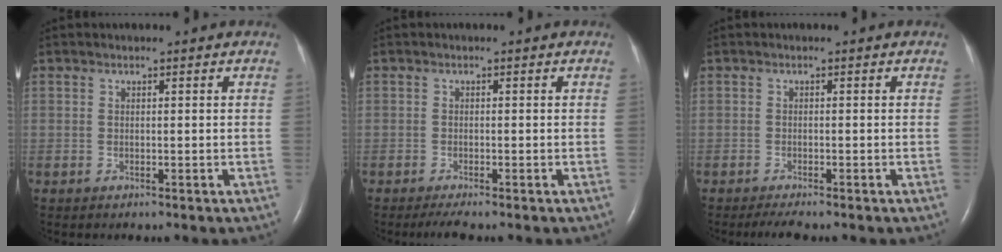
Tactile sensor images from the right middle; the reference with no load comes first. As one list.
[{"total": 1.9, "force": [-1.5, -0.1, 1.2], "torque": [-0.030, -0.007, -0.029]}, {"total": 2.3, "force": [-1.9, 0.1, 1.3], "torque": [-0.030, -0.008, -0.032]}]